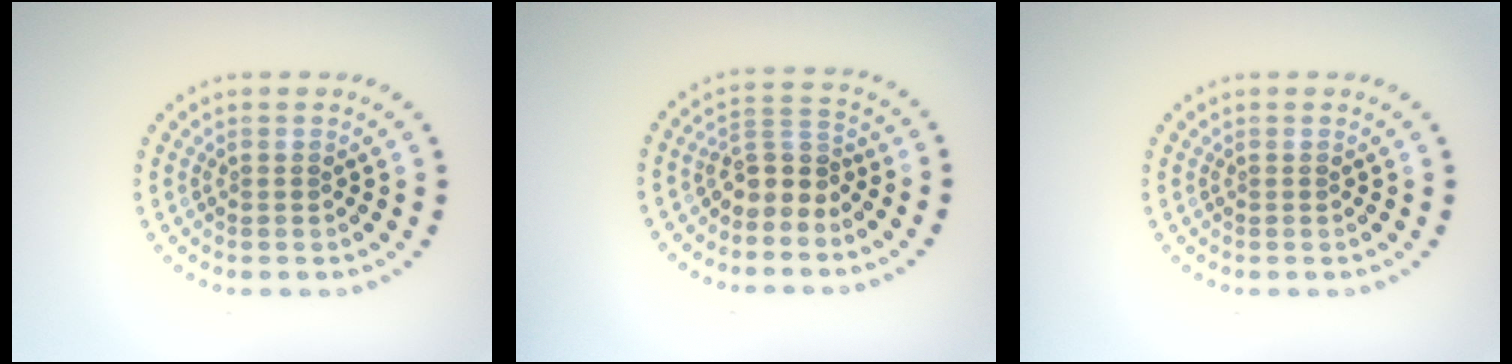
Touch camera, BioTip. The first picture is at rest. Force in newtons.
{"total": 2.7, "press": 2.0, "slide": 1.7}
{"total": 0.0}